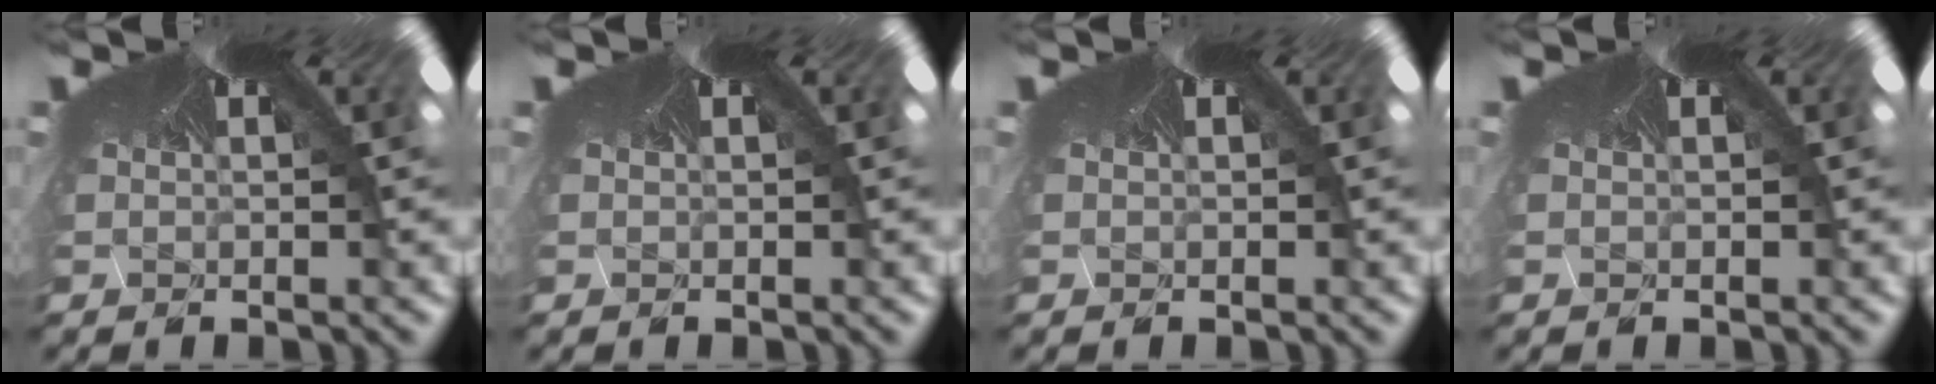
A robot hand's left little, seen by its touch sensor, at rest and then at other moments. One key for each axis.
{"total": 0.0}
{"total": 0.0}
{"total": 0.0}